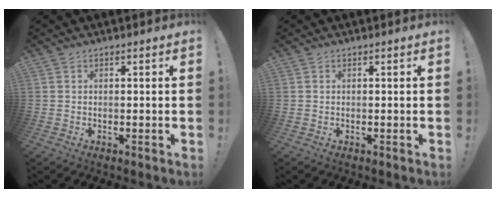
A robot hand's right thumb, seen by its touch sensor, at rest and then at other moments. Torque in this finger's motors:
{"motor_torque": [-0.02, -0.02, -0.10, 0.10, 0.01]}